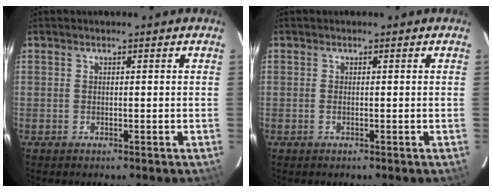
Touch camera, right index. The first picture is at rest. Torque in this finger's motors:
{"motor_torque": [-0.08, -0.04, -0.04, 0.00]}